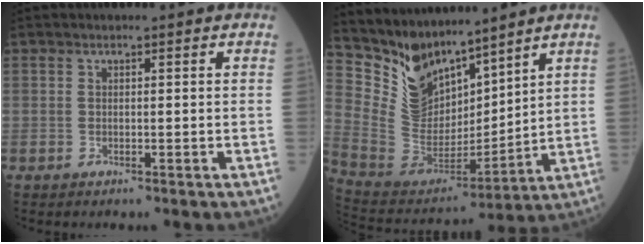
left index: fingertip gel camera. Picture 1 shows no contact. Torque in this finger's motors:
{"motor_torque": [0.13, -0.17, -0.57, -0.21]}